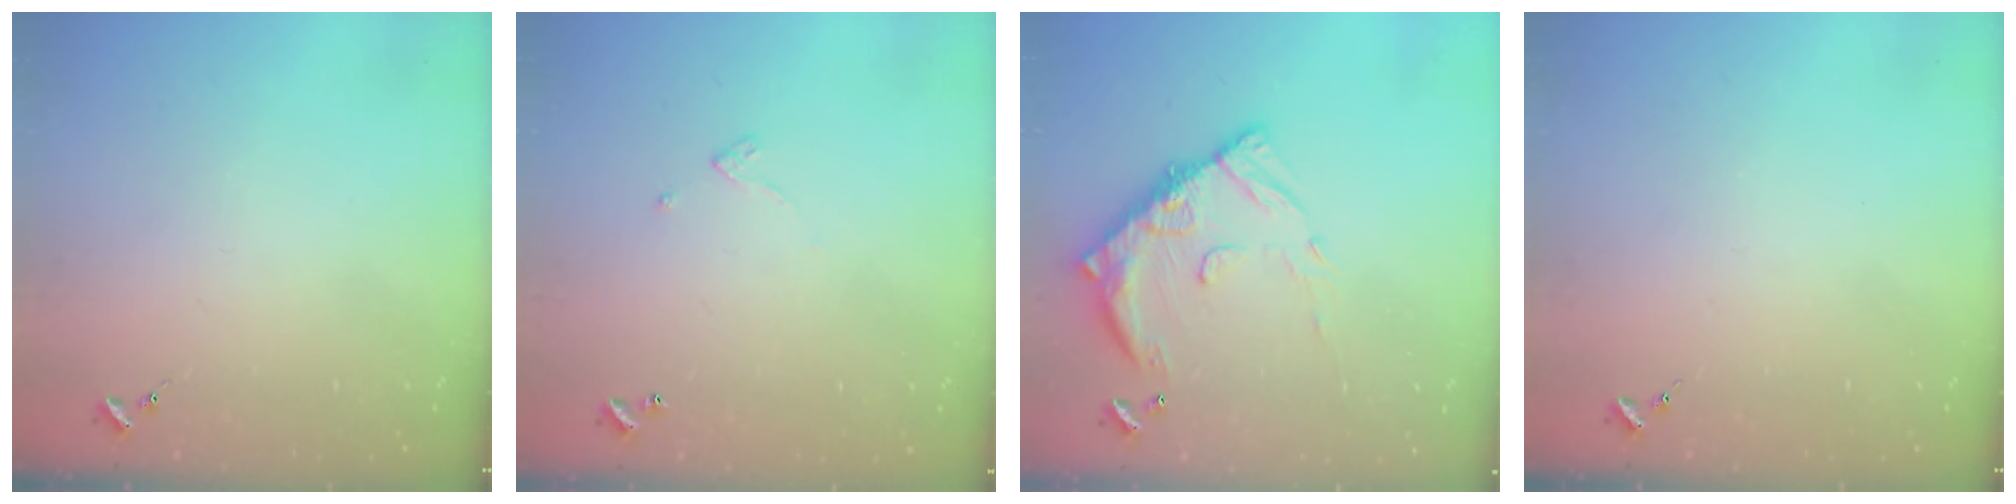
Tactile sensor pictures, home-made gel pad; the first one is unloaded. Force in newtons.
{"total": 2.4, "press": 2.4, "slide": 0.2}
{"total": 14.4, "press": 14.4, "slide": 1.3}
{"total": 0.0}